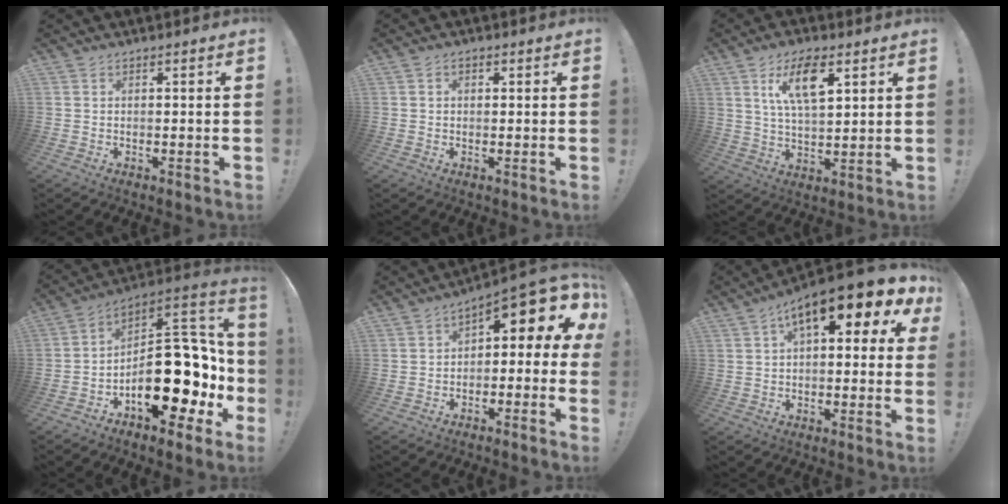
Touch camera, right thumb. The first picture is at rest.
{"total": 1.2, "force": [-0.1, 1.0, 0.7], "torque": [-0.013, 0.004, -0.001]}
{"total": 11.4, "force": [5.2, 4.8, 8.9], "torque": [-0.149, -0.006, 0.089]}
{"total": 23.7, "force": [-6.2, 12.9, 18.8], "torque": [-0.253, 0.041, -0.075]}
{"total": 8.1, "force": [3.1, 3.1, 6.8], "torque": [-0.076, -0.036, 0.046]}
{"total": 12.8, "force": [5.8, 4.2, 10.5], "torque": [-0.159, -0.031, 0.095]}